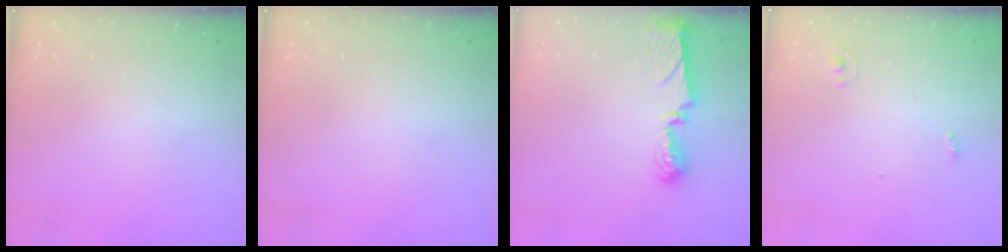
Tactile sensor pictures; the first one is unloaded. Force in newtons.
{"total": 0.0}
{"total": 8.7, "press": 8.7, "slide": 0.4}
{"total": 2.4, "press": 2.4, "slide": 0.2}